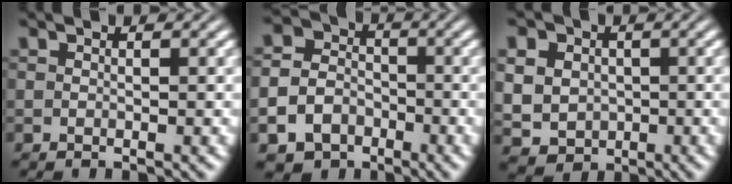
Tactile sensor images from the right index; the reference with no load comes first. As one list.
[{"total": 10.5, "force": [-3.3, 9.5, 2.9], "torque": [-0.055, -0.039, -0.064]}, {"total": 7.6, "force": [-1.0, 6.8, 3.1], "torque": [-0.066, -0.037, -0.005]}]